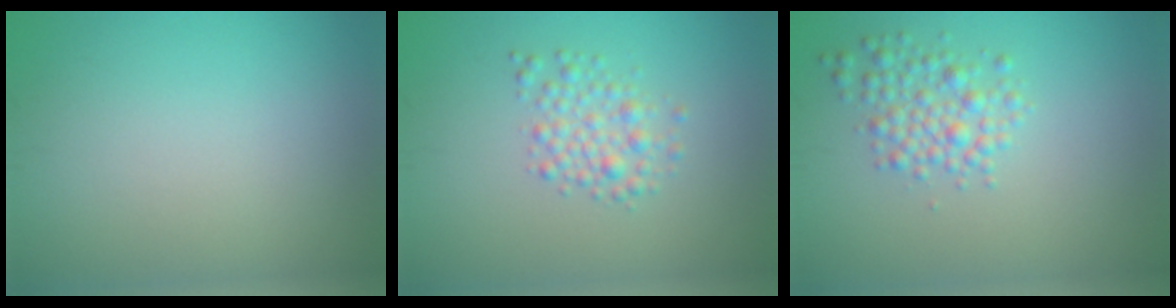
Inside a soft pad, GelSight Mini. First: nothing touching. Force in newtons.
{"total": 2.4, "press": 2.4, "slide": 0.1}
{"total": 3.0, "press": 3.0, "slide": 0.1}